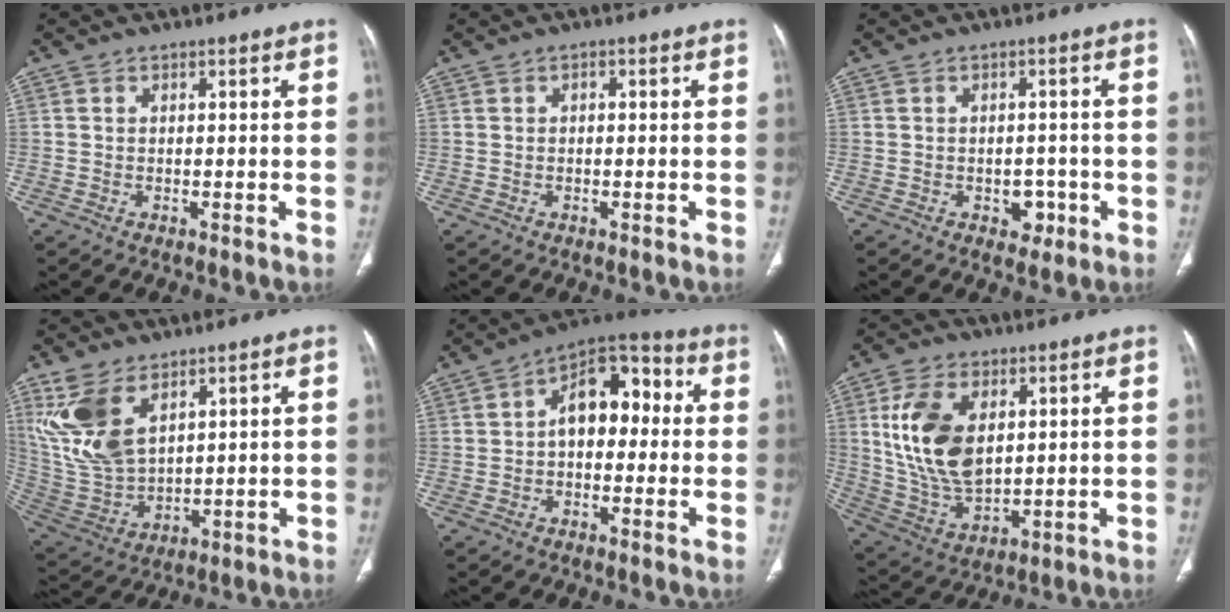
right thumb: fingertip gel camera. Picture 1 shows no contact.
{"total": 0.8, "force": [0.1, 0.5, 0.6], "torque": [-0.010, 0.002, 0.001]}
{"total": 3.5, "force": [-1.4, 2.5, 2.0], "torque": [-0.003, 0.007, -0.016]}
{"total": 13.8, "force": [6.9, 7.9, 9.0], "torque": [-0.177, -0.024, 0.159]}
{"total": 11.4, "force": [0.6, 7.1, 8.9], "torque": [-0.100, 0.038, -0.005]}
{"total": 15.6, "force": [3.9, 9.2, 12.0], "torque": [-0.224, -0.017, 0.088]}